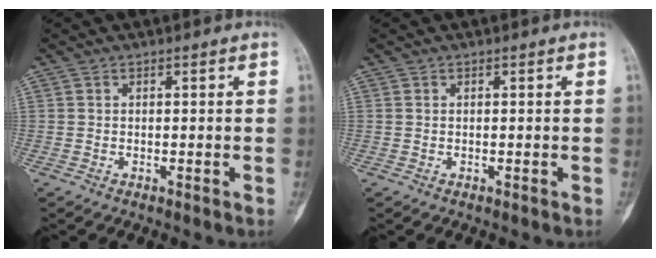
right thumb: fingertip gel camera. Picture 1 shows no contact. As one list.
[{"total": 0.0}]